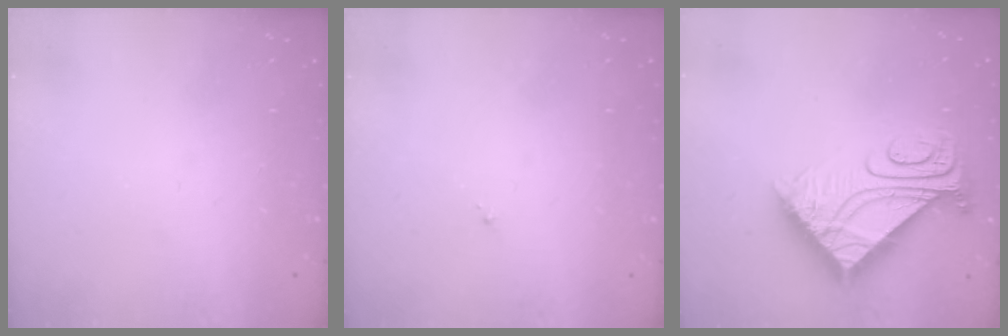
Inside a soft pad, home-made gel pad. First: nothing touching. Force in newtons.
{"total": 0.8, "press": 0.7, "slide": 0.3}
{"total": 12.1, "press": 12.1, "slide": 0.8}